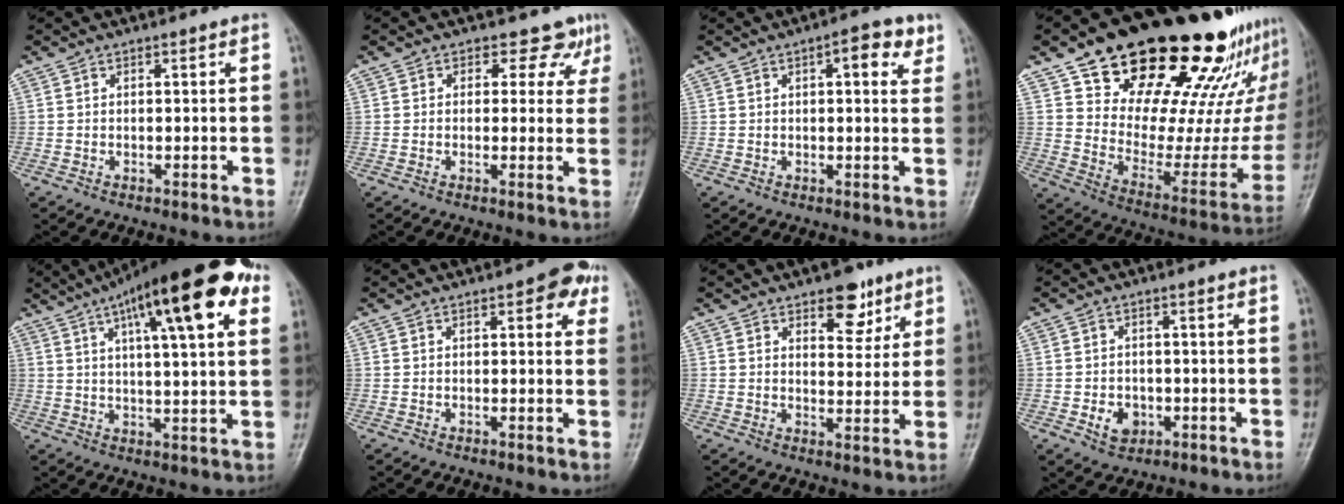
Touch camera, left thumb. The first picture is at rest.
{"total": 5.3, "force": [3.3, 3.8, 1.5], "torque": [0.019, -0.014, 0.026]}
{"total": 5.6, "force": [2.5, 2.3, 4.4], "torque": [-0.041, -0.004, 0.025]}
{"total": 32.1, "force": [22.6, 13.2, 18.6], "torque": [-0.239, -0.089, 0.332]}
{"total": 22.4, "force": [10.3, 5.9, 19.0], "torque": [-0.268, 0.006, 0.148]}
{"total": 5.1, "force": [2.3, 2.4, 3.9], "torque": [-0.017, -0.002, 0.016]}
{"total": 7.3, "force": [4.5, 4.0, 4.1], "torque": [-0.025, -0.025, 0.063]}
{"total": 4.6, "force": [-1.3, 3.7, 2.3], "torque": [-0.023, 0.004, -0.016]}